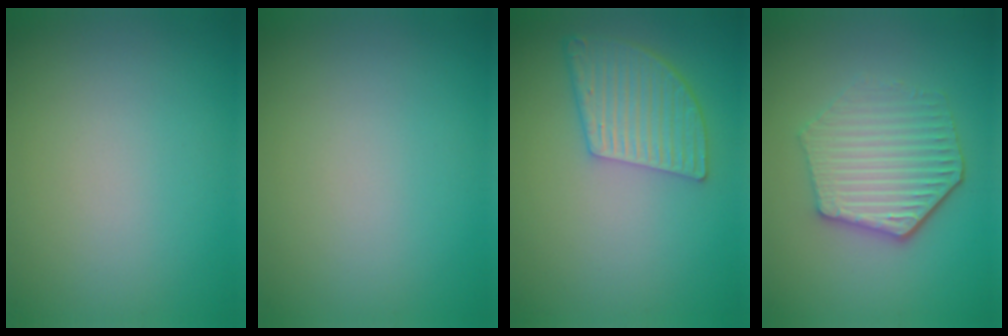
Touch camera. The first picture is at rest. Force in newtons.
{"total": 0.0}
{"total": 5.2, "press": 3.9, "slide": 3.4}
{"total": 5.3, "press": 4.3, "slide": 3.0}